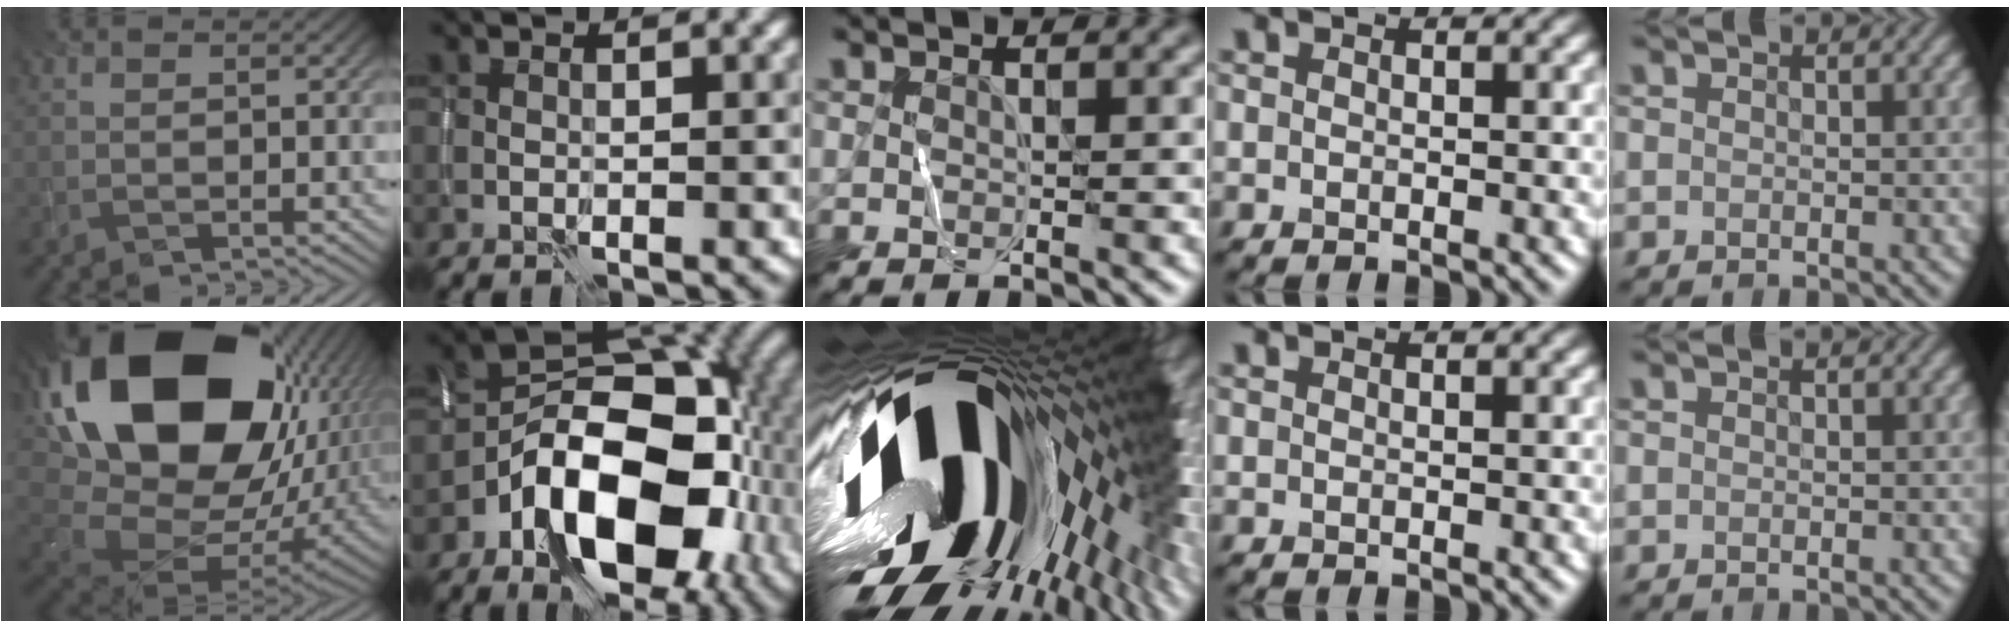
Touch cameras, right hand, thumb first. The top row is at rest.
{"thumb": {"total": 22.4, "force": [6.6, 15.0, 15.3], "torque": [-0.316, -0.053, 0.162]}, "index": {"total": 13.9, "force": [-5.0, 8.2, 10.0], "torque": [-0.147, -0.004, -0.092]}, "middle": {"total": 20.9, "force": [-0.4, 11.1, 17.7], "torque": [-0.323, -0.062, -0.001]}}